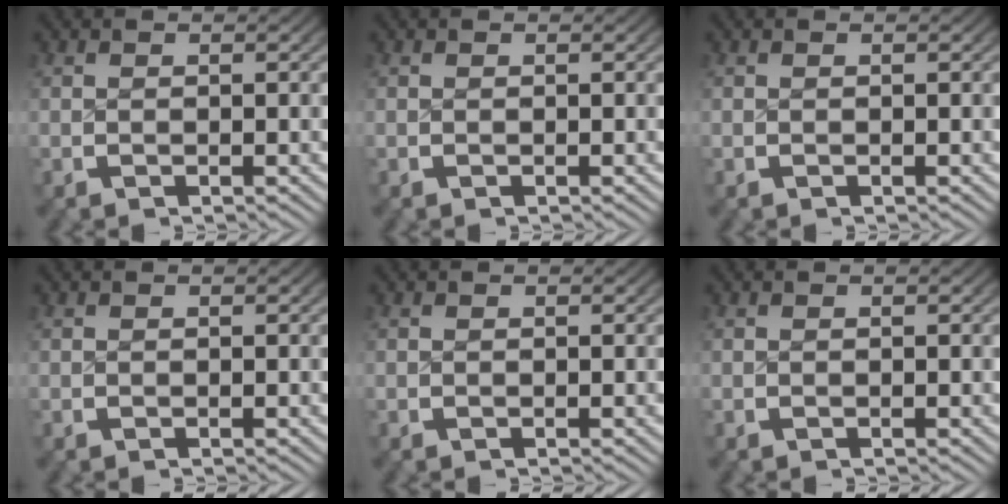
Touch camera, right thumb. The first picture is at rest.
{"total": 0.0}
{"total": 0.0}
{"total": 0.0}
{"total": 0.0}
{"total": 0.0}